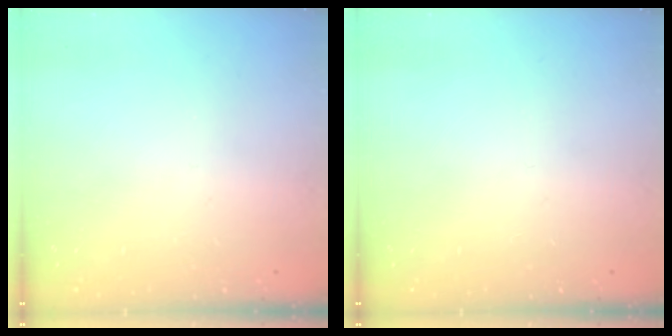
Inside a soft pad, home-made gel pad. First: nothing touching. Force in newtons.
{"total": 0.0}